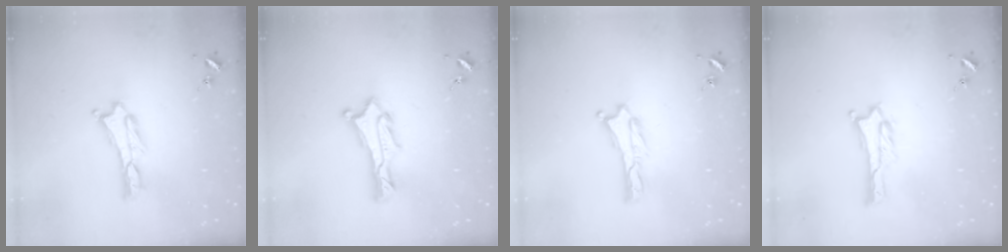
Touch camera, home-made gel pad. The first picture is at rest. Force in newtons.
{"total": 1.5, "press": 1.5, "slide": 0.1}
{"total": 0.0}
{"total": 1.0, "press": 1.0, "slide": 0.1}